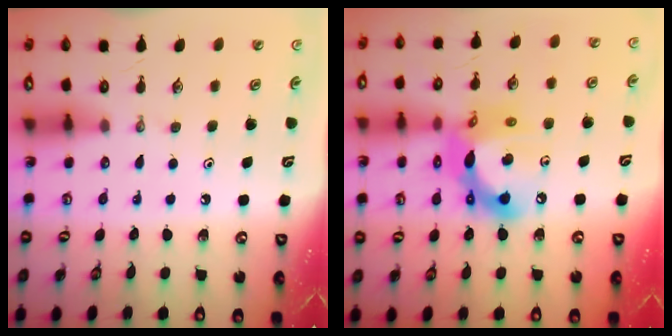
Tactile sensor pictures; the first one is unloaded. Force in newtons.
{"total": 15.3, "press": 15.3, "slide": 1.3}